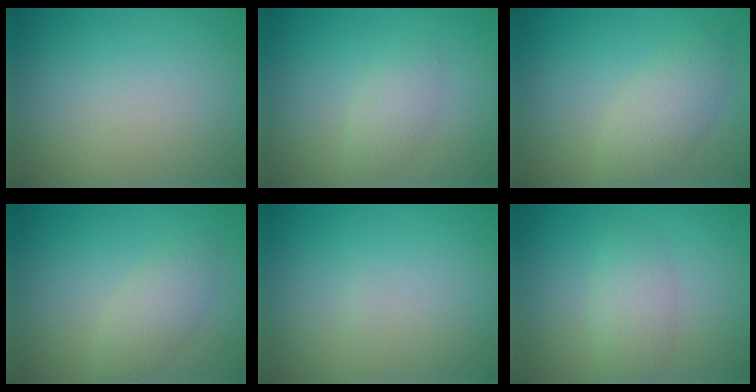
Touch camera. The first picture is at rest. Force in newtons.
{"total": 1.9, "press": 1.9, "slide": 0.1}
{"total": 3.0, "press": 3.0, "slide": 0.2}
{"total": 2.1, "press": 2.1, "slide": 0.0}
{"total": 0.0}
{"total": 2.4, "press": 2.4, "slide": 0.1}